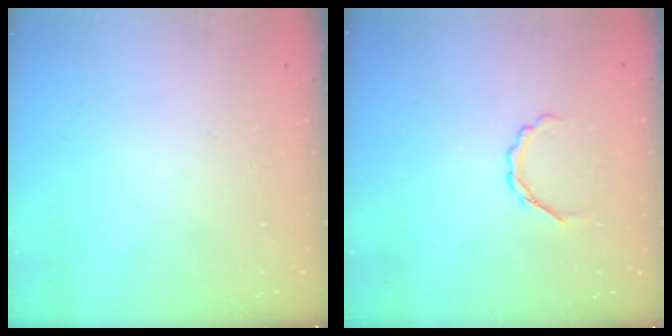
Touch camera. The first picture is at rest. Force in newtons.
{"total": 3.0, "press": 2.8, "slide": 0.9}